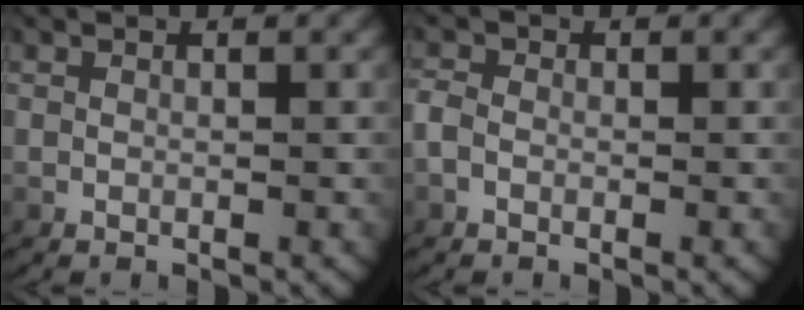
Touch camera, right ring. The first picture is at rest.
{"total": 1.5, "force": [-0.4, 1.2, 0.8], "torque": [-0.026, -0.002, -0.009]}